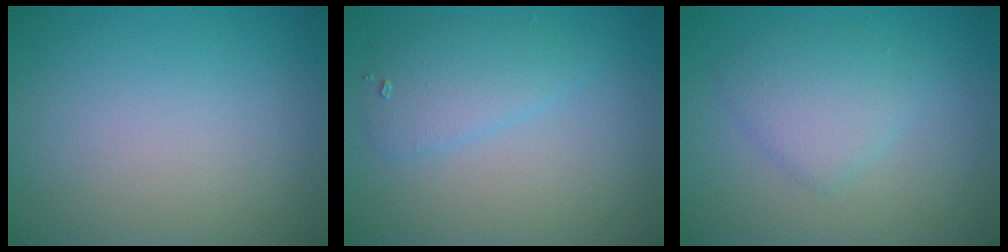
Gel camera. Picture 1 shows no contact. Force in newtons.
{"total": 2.6, "press": 2.6, "slide": 0.2}
{"total": 2.9, "press": 2.9, "slide": 0.0}